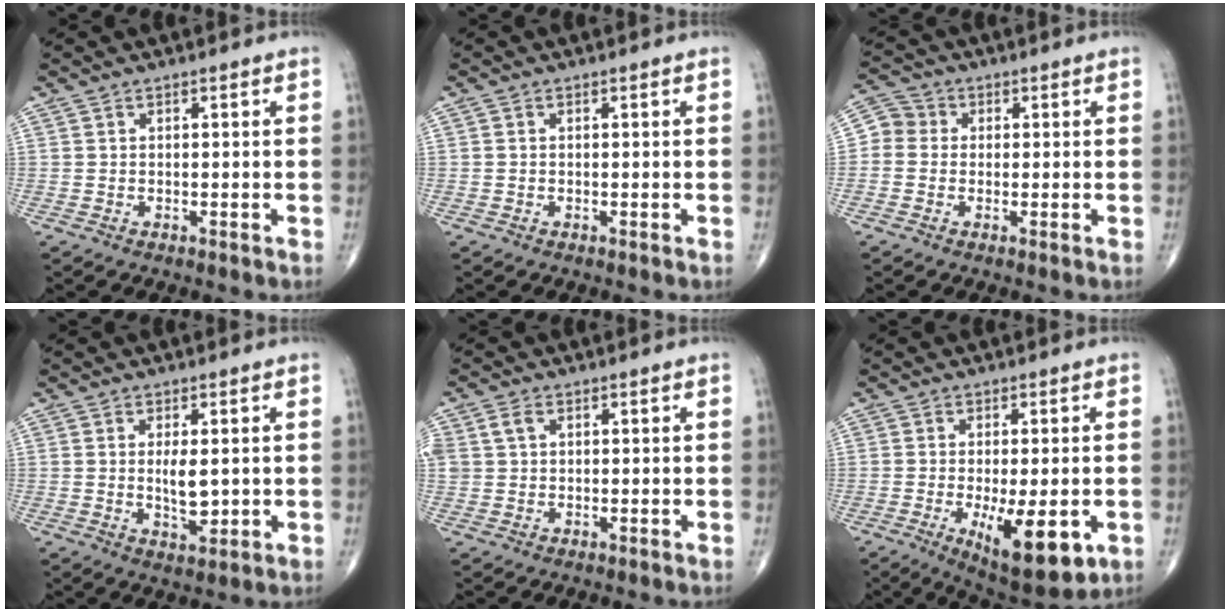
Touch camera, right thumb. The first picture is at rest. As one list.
[{"total": 0.0}, {"total": 5.0, "force": [0.0, 4.7, 1.7], "torque": [-0.015, 0.012, -0.014]}, {"total": 5.1, "force": [0.3, 2.0, 4.6], "torque": [-0.076, -0.011, 0.010]}, {"total": 3.0, "force": [1.0, 2.2, 1.8], "torque": [-0.038, 0.008, 0.026]}, {"total": 12.7, "force": [-3.8, 4.6, 11.2], "torque": [-0.166, -0.018, -0.044]}]